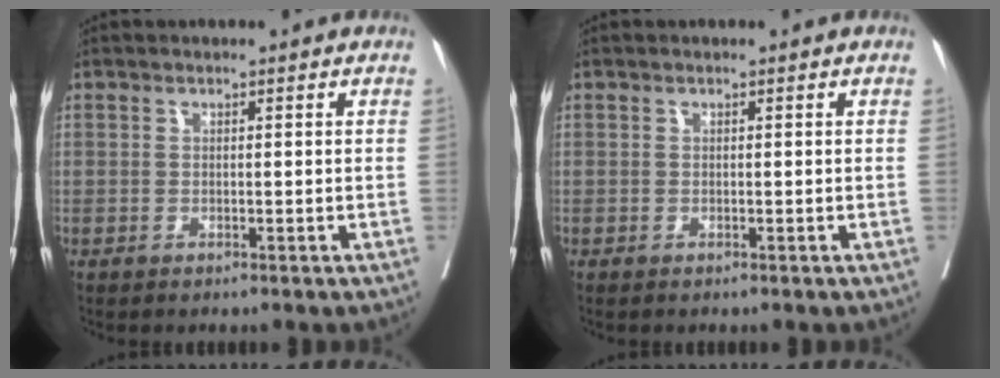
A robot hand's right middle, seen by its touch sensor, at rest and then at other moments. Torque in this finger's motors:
{"motor_torque": [0.38, -0.47, 0.06, 0.03]}